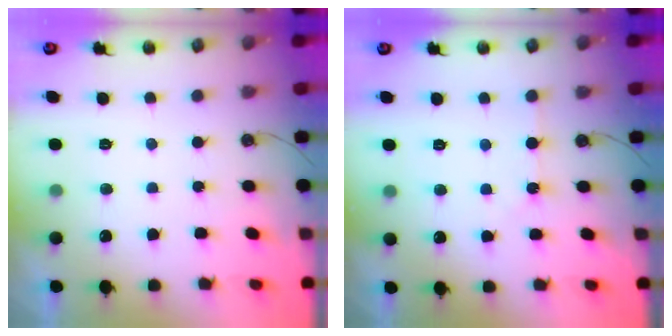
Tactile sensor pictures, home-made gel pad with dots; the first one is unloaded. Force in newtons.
{"total": 2.2, "press": 2.1, "slide": 0.3}